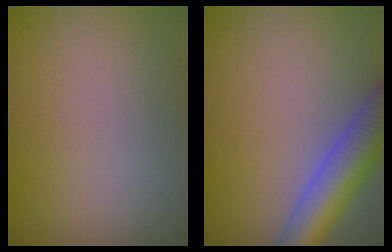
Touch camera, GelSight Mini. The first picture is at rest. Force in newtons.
{"total": 6.5, "press": 6.4, "slide": 0.6}